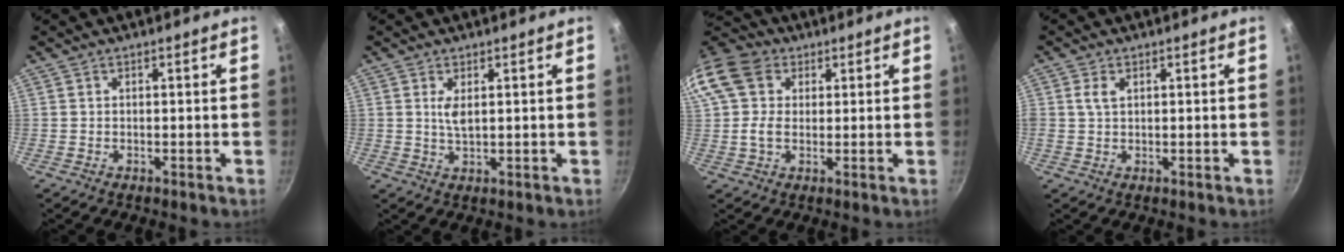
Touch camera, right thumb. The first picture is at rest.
{"total": 2.9, "force": [0.8, 1.2, 2.6], "torque": [-0.048, -0.008, 0.017]}
{"total": 15.0, "force": [4.1, 11.5, 8.6], "torque": [-0.181, 0.023, 0.062]}
{"total": 2.5, "force": [0.9, 1.5, 1.8], "torque": [-0.032, -0.001, 0.016]}